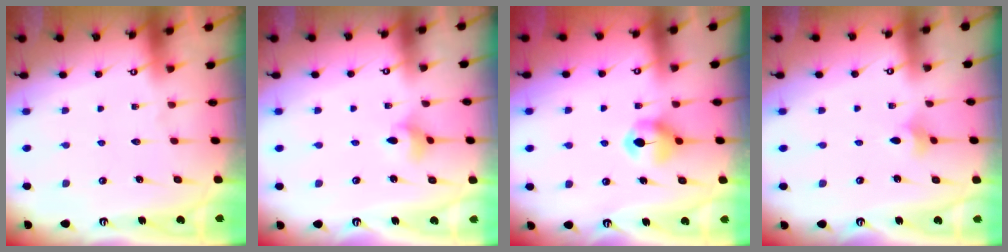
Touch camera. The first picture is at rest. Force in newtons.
{"total": 3.5, "press": 3.4, "slide": 0.8}
{"total": 6.3, "press": 6.3, "slide": 0.7}
{"total": 2.1, "press": 2.1, "slide": 0.5}